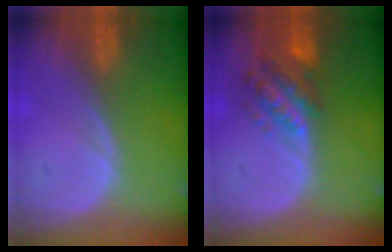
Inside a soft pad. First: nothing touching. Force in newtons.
{"total": 6.2, "press": 6.0, "slide": 1.5}